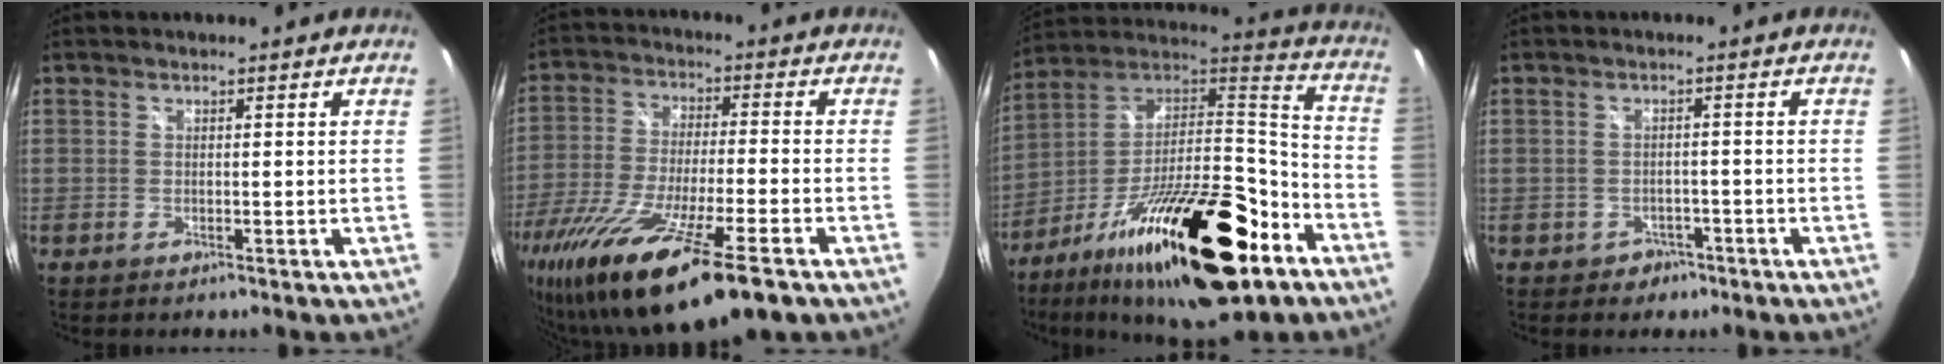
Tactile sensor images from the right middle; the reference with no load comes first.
{"total": 22.3, "force": [-15.2, 3.8, 15.9], "torque": [-0.315, -0.068, -0.266]}
{"total": 32.3, "force": [-16.2, 12.3, 25.1], "torque": [-0.426, 0.001, -0.258]}
{"total": 3.7, "force": [-2.3, 2.9, 0.3], "torque": [-0.014, 0.009, -0.027]}